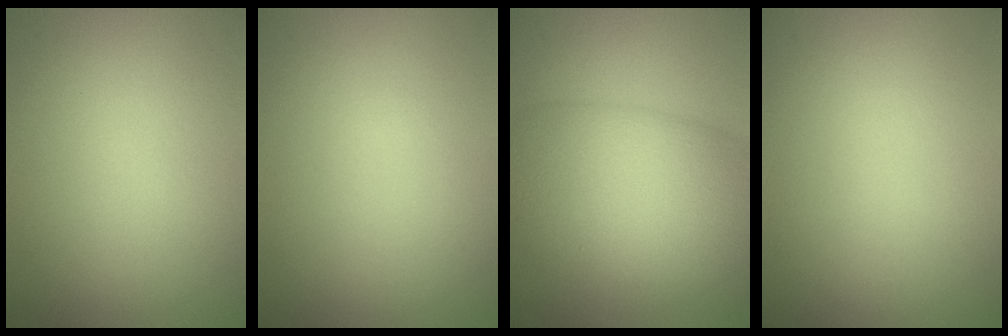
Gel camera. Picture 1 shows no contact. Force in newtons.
{"total": 0.0}
{"total": 9.7, "press": 9.7, "slide": 0.5}
{"total": 0.0}